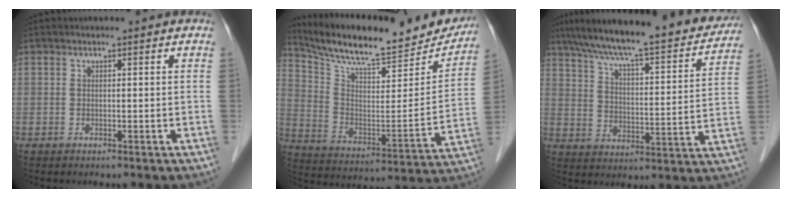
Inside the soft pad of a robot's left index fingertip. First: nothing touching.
{"total": 23.9, "force": [21.3, 4.9, 9.5], "torque": [-0.157, -0.025, 0.315]}
{"total": 24.3, "force": [21.1, 3.4, 11.6], "torque": [-0.189, -0.006, 0.292]}